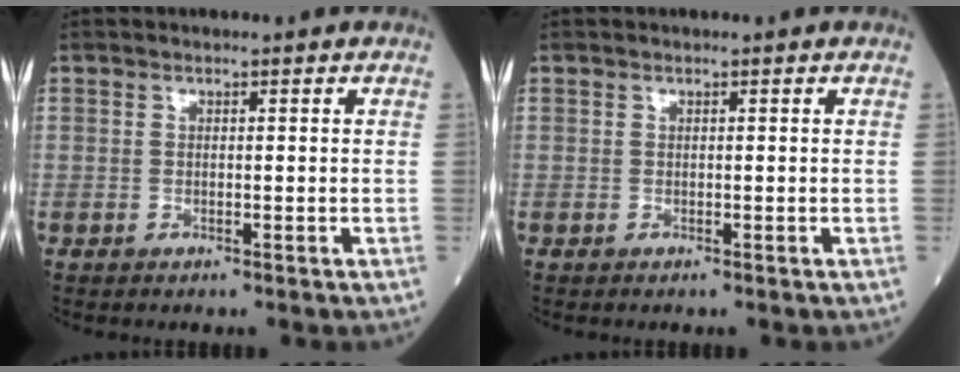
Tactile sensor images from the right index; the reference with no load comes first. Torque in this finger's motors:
{"motor_torque": [-0.04, -0.05, 0.06, 0.01]}